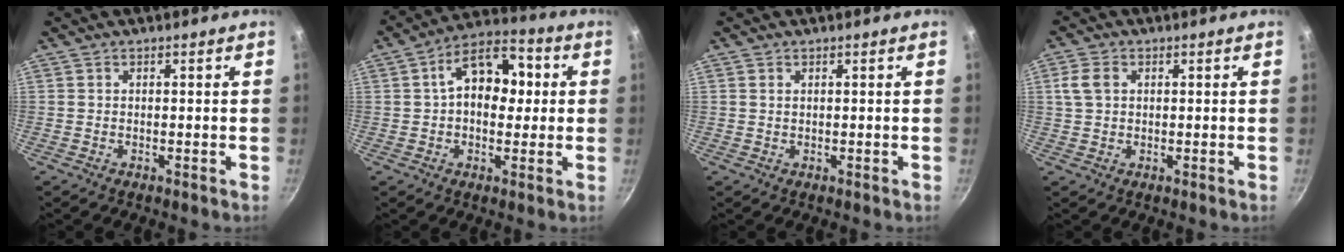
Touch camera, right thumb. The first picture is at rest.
{"total": 13.4, "force": [1.9, 8.9, 9.9], "torque": [-0.099, 0.025, 0.011]}
{"total": 0.7, "force": [0.3, 0.4, 0.4], "torque": [-0.008, 0.001, 0.006]}
{"total": 4.0, "force": [0.9, 2.9, 2.5], "torque": [-0.044, 0.005, 0.015]}